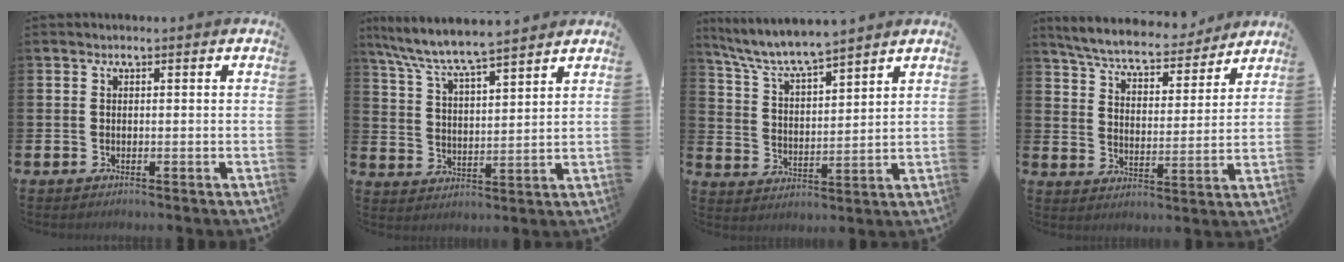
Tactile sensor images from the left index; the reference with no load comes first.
{"total": 7.5, "force": [7.2, 0.5, 2.2], "torque": [-0.077, -0.042, 0.126]}
{"total": 6.8, "force": [6.5, 0.5, 2.2], "torque": [-0.072, -0.038, 0.113]}
{"total": 7.0, "force": [6.7, 1.0, 1.9], "torque": [-0.073, -0.047, 0.114]}